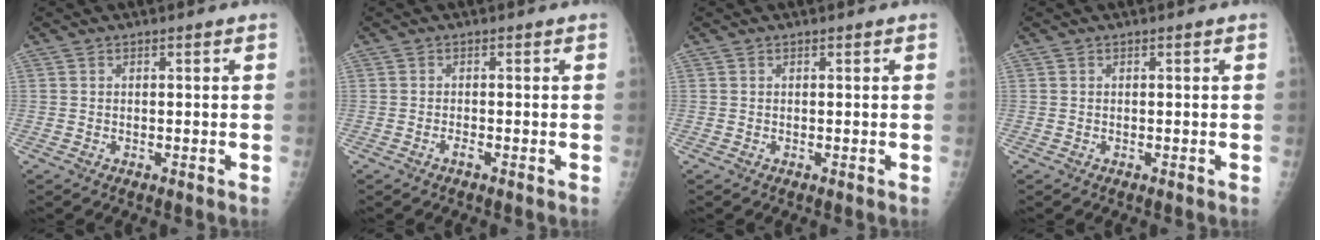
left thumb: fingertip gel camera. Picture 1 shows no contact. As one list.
[{"total": 0.8, "force": [-0.6, 0.2, 0.6], "torque": [-0.012, 0.000, -0.012]}, {"total": 0.0}, {"total": 0.0}]